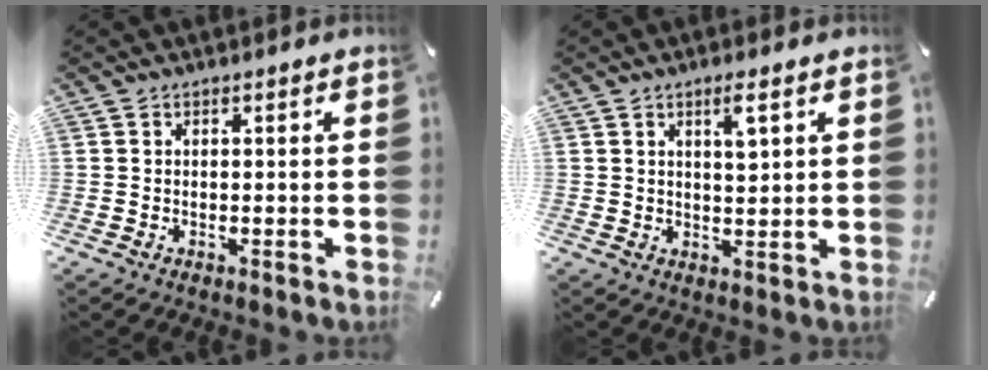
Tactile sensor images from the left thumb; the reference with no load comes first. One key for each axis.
{"total": 4.2, "fx": 2.1, "fy": 0.8, "fz": 3.5, "tx": -0.061, "ty": -0.006, "tz": 0.031}